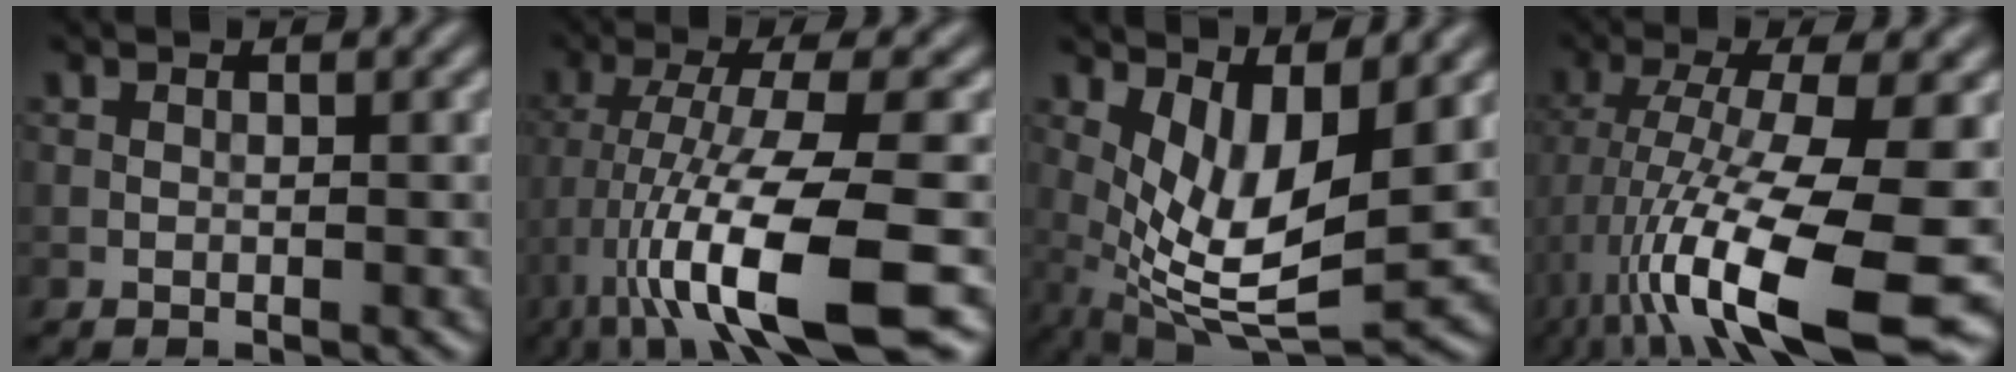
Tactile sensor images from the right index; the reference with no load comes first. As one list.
[{"total": 11.3, "force": [-4.9, 2.0, 9.9], "torque": [-0.170, 0.000, -0.079]}, {"total": 7.4, "force": [1.5, 2.7, 6.8], "torque": [-0.136, -0.018, 0.032]}, {"total": 14.5, "force": [-5.1, 3.5, 13.1], "torque": [-0.243, -0.012, -0.074]}]